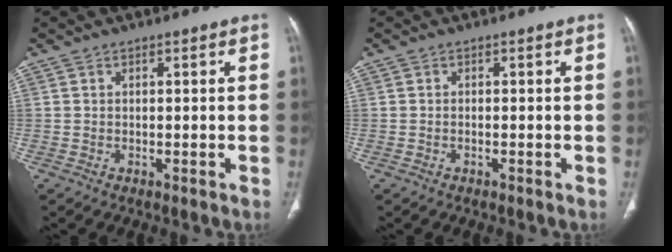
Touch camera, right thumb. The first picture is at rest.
{"total": 0.0}